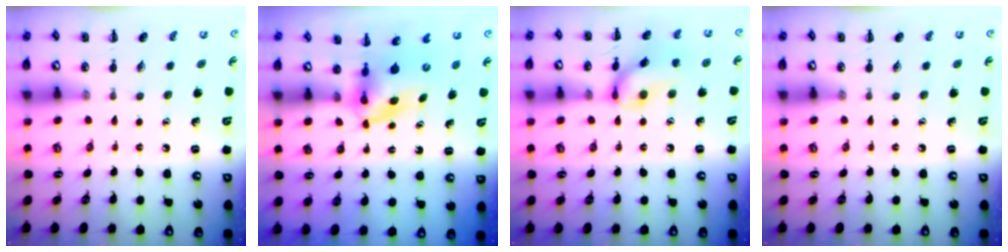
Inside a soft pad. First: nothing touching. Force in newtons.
{"total": 5.8, "press": 5.8, "slide": 1.0}
{"total": 12.9, "press": 12.8, "slide": 1.2}
{"total": 0.0}